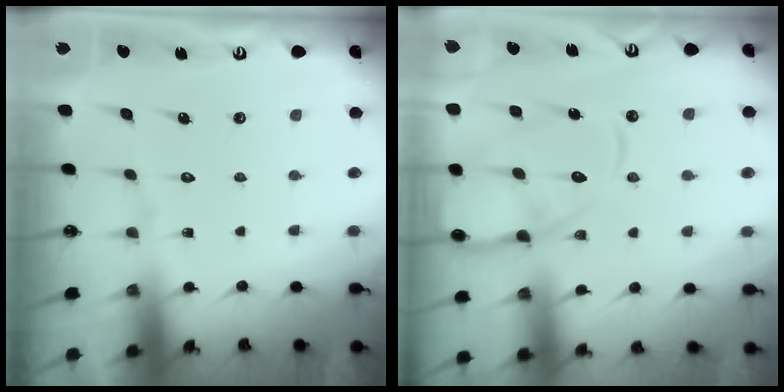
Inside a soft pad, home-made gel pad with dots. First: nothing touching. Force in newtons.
{"total": 13.3, "press": 13.3, "slide": 1.3}